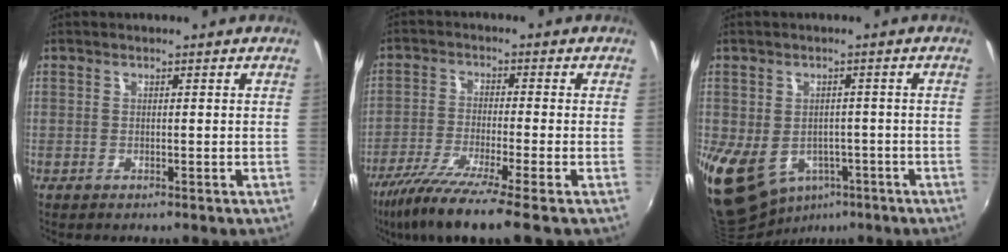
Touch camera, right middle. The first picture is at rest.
{"total": 11.3, "force": [-8.3, -0.4, 7.7], "torque": [-0.168, -0.039, -0.150]}
{"total": 12.1, "force": [-4.5, 9.2, 6.4], "torque": [-0.149, -0.020, -0.050]}